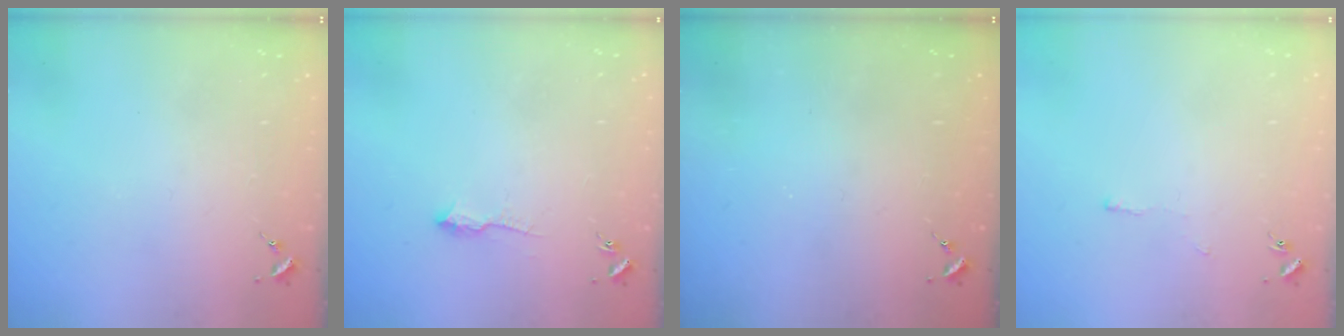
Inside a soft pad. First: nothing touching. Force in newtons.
{"total": 6.0, "press": 5.9, "slide": 0.7}
{"total": 0.0}
{"total": 2.3, "press": 2.3, "slide": 0.4}